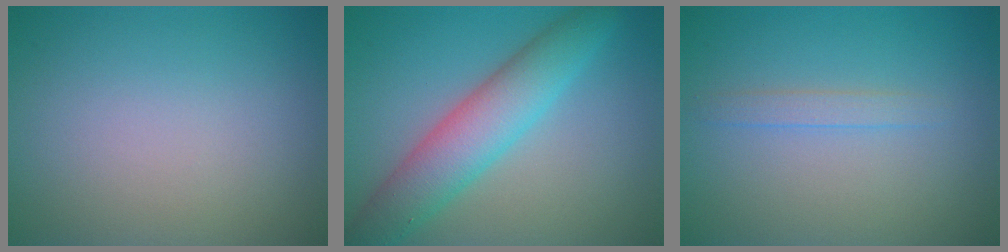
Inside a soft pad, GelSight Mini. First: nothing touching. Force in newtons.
{"total": 6.1, "press": 6.1, "slide": 0.2}
{"total": 1.1, "press": 1.1, "slide": 0.0}